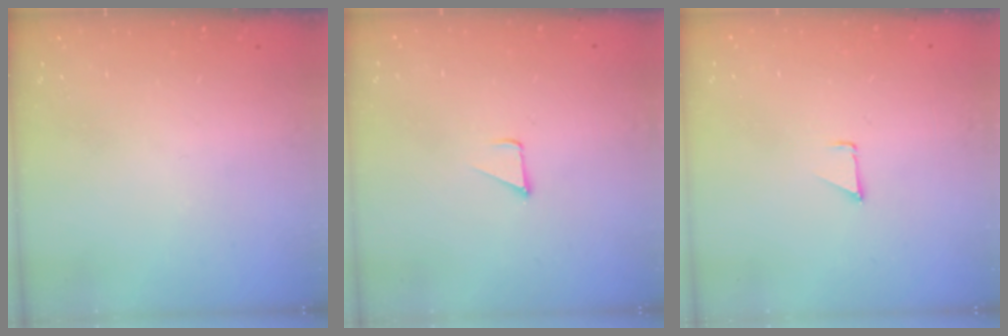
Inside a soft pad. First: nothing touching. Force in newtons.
{"total": 1.7, "press": 1.7, "slide": 0.1}
{"total": 0.9, "press": 0.8, "slide": 0.1}